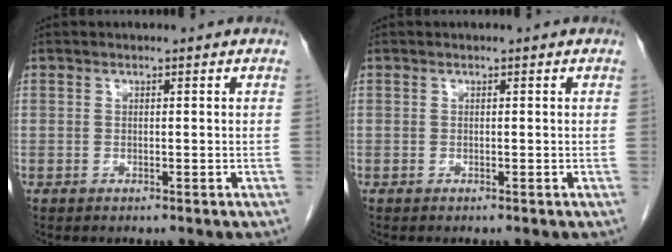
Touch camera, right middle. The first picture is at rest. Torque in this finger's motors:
{"motor_torque": [-0.04, -0.18, -0.03, -0.01]}